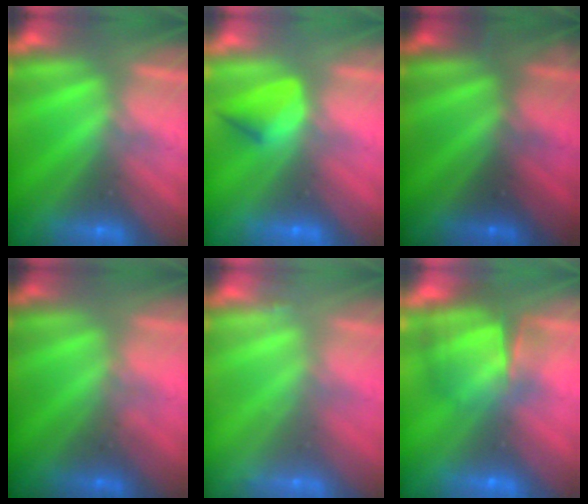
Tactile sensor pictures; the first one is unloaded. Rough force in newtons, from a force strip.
{"total": 4.4}
{"total": 2.5}
{"total": 1.8}
{"total": 2.2}
{"total": 7.3}